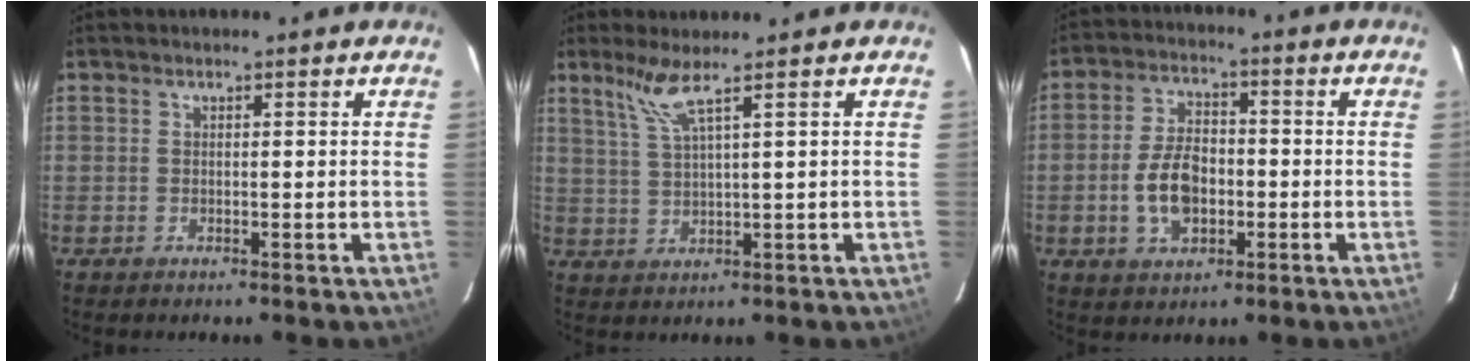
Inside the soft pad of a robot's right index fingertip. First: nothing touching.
{"total": 4.4, "force": [3.0, -0.8, 3.1], "torque": [-0.065, -0.005, 0.066]}
{"total": 8.9, "force": [-2.1, 5.3, 6.8], "torque": [-0.136, 0.011, -0.029]}